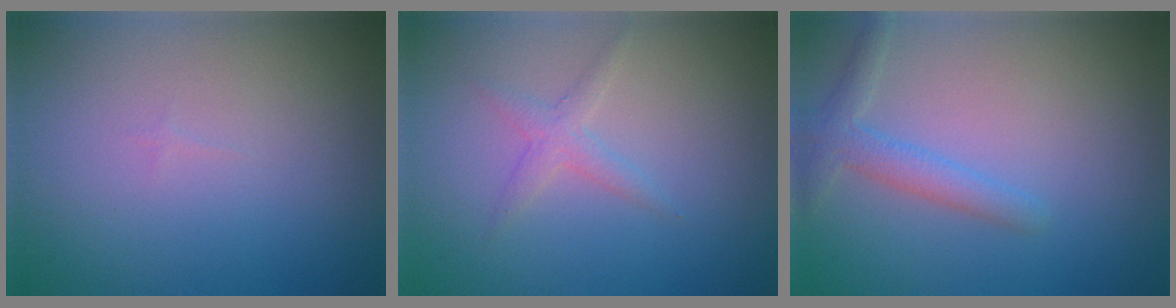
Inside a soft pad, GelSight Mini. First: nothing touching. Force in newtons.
{"total": 1.5, "press": 1.5, "slide": 0.1}
{"total": 2.3, "press": 2.3, "slide": 0.1}